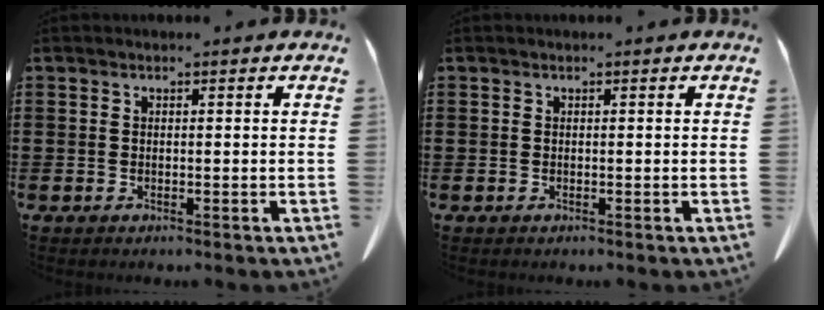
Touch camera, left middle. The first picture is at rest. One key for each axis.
{"total": 0.0}